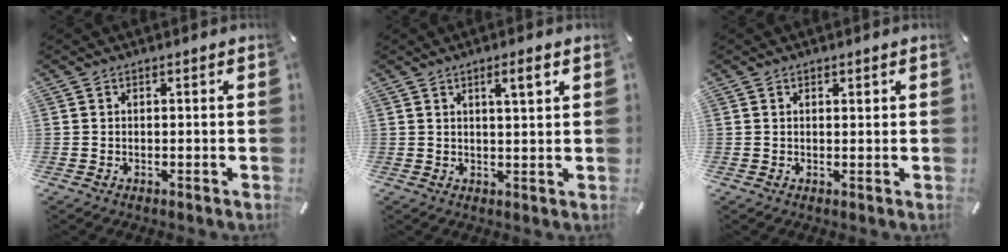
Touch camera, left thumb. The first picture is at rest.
{"total": 3.9, "force": [2.1, 0.6, 3.2], "torque": [-0.052, -0.004, 0.030]}
{"total": 0.9, "force": [0.4, 0.6, 0.6], "torque": [-0.011, 0.002, 0.007]}